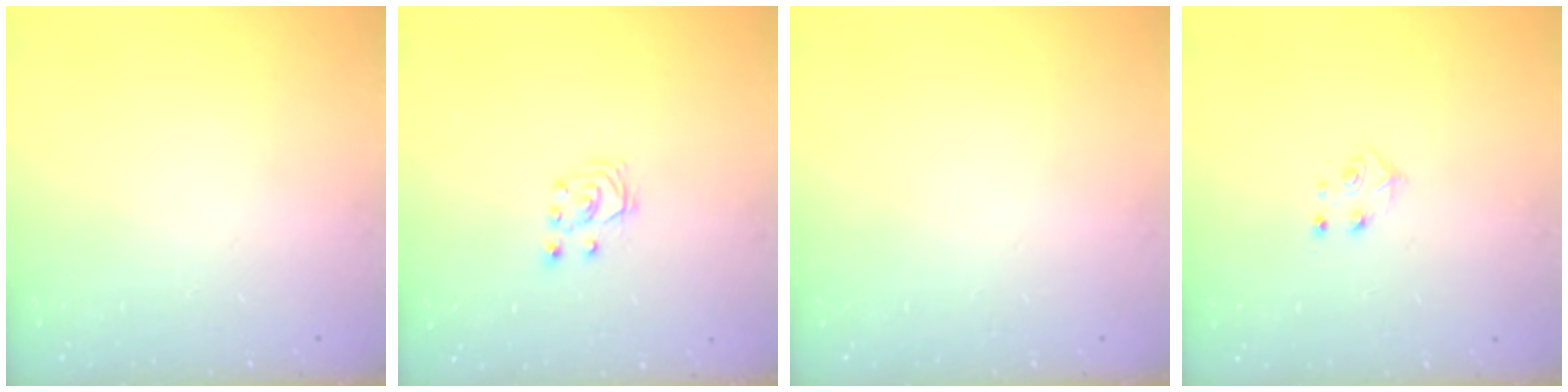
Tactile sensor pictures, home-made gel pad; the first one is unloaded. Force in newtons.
{"total": 2.8, "press": 2.7, "slide": 0.7}
{"total": 0.0}
{"total": 5.2, "press": 5.1, "slide": 0.7}